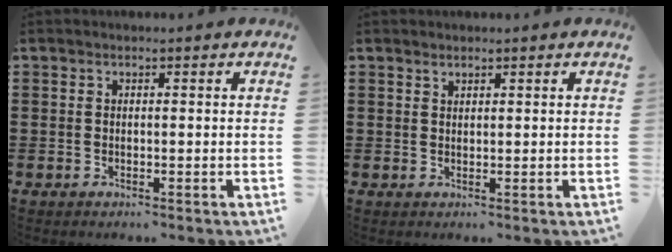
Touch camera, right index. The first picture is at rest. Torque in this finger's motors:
{"motor_torque": [-0.41, 0.23, -0.01, -0.01]}